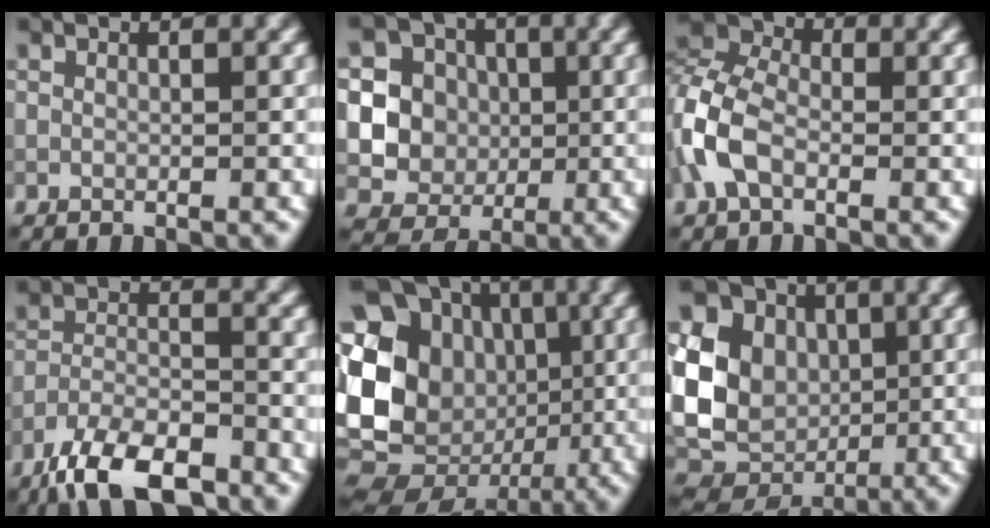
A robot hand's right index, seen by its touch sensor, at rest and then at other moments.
{"total": 9.7, "force": [0.2, 9.4, 2.7], "torque": [-0.065, 0.019, -0.006]}
{"total": 5.7, "force": [-1.9, 3.6, 4.0], "torque": [-0.102, 0.010, -0.055]}
{"total": 7.8, "force": [-6.0, 2.6, 4.3], "torque": [-0.075, -0.006, -0.118]}
{"total": 19.6, "force": [-0.5, 17.5, 8.7], "torque": [-0.201, 0.019, -0.047]}
{"total": 13.3, "force": [1.5, 11.0, 7.3], "torque": [-0.165, 0.014, 0.013]}